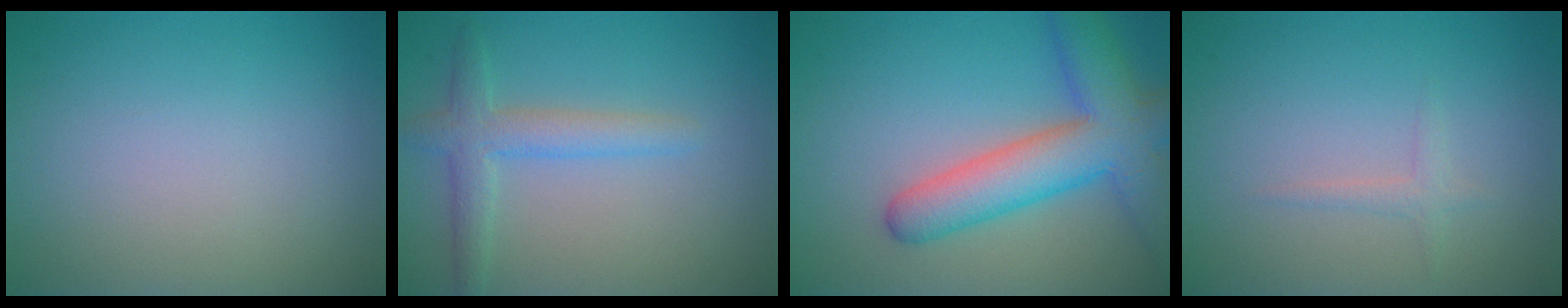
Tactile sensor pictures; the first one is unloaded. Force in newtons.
{"total": 3.0, "press": 3.0, "slide": 0.2}
{"total": 7.8, "press": 7.8, "slide": 0.4}
{"total": 1.0, "press": 1.0, "slide": 0.1}